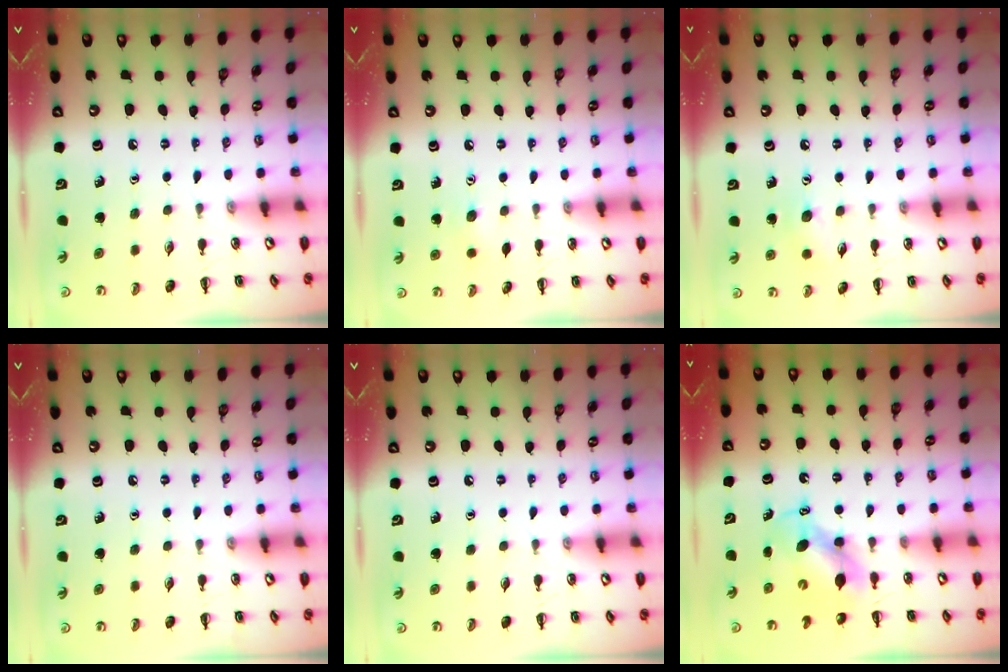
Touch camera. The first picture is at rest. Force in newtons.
{"total": 3.0, "press": 2.9, "slide": 0.6}
{"total": 6.0, "press": 5.8, "slide": 1.2}
{"total": 0.0}
{"total": 0.0}
{"total": 6.4, "press": 6.4, "slide": 0.8}